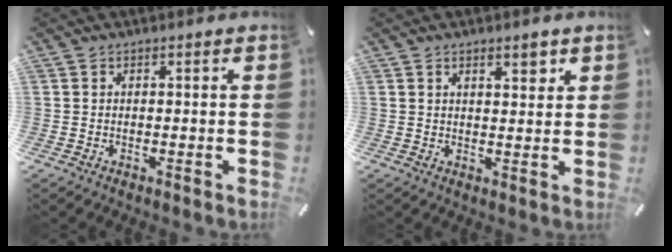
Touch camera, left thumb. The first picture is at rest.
{"total": 3.5, "force": [2.3, 1.3, 2.2], "torque": [-0.031, -0.007, 0.036]}